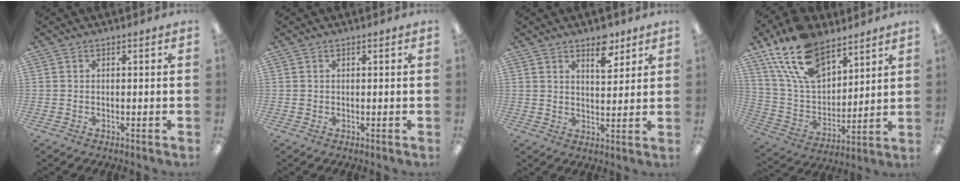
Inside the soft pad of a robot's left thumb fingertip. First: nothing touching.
{"total": 0.6, "force": [0.2, 0.5, 0.1], "torque": [-0.004, 0.005, 0.003]}
{"total": 7.0, "force": [4.9, 3.2, 3.8], "torque": [-0.032, -0.030, 0.080]}
{"total": 19.5, "force": [13.2, 10.1, 10.1], "torque": [-0.201, -0.053, 0.245]}